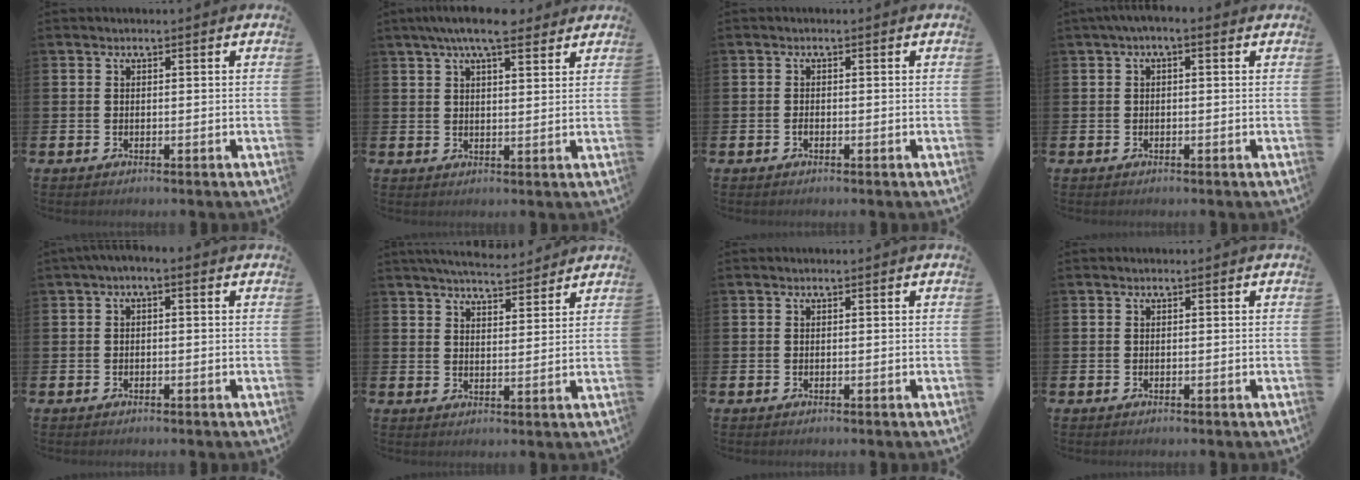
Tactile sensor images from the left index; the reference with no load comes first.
{"total": 6.6, "force": [5.5, 1.5, 3.3], "torque": [-0.068, -0.013, 0.097]}
{"total": 0.8, "force": [-0.5, 0.3, 0.5], "torque": [-0.016, 0.003, -0.009]}
{"total": 1.2, "force": [-0.3, 0.4, 1.1], "torque": [-0.019, 0.003, -0.008]}
{"total": 1.1, "force": [-0.7, 0.3, 0.8], "torque": [-0.013, 0.000, -0.014]}
{"total": 5.5, "force": [5.4, 0.7, 0.8], "torque": [-0.019, -0.028, 0.096]}
{"total": 0.0}
{"total": 0.0}